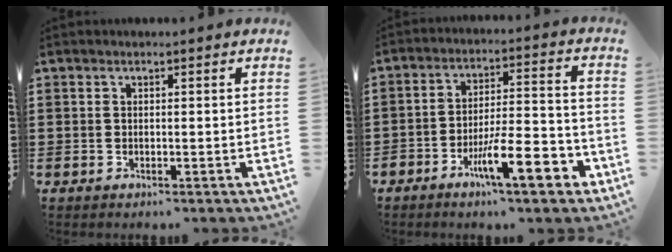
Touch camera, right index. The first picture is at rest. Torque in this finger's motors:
{"motor_torque": [2.14, 0.00, 0.30, 0.19]}